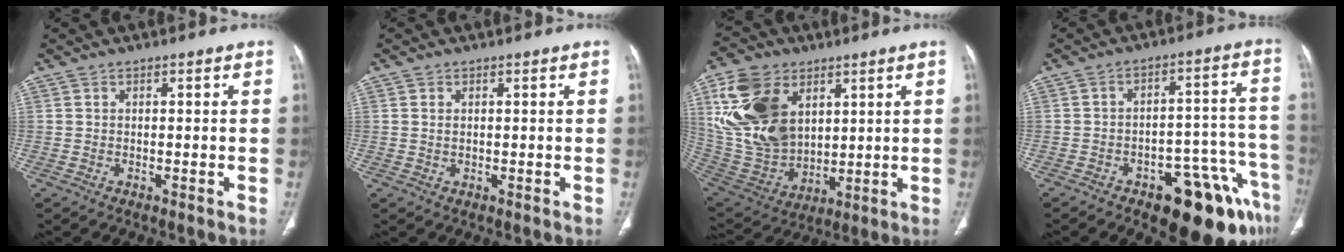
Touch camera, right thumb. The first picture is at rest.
{"total": 0.9, "force": [0.3, 0.5, 0.7], "torque": [-0.013, -0.002, 0.011]}
{"total": 20.6, "force": [6.9, 14.0, 13.5], "torque": [-0.252, -0.023, 0.149]}
{"total": 16.5, "force": [-10.0, 6.7, 11.3], "torque": [-0.080, 0.081, -0.130]}